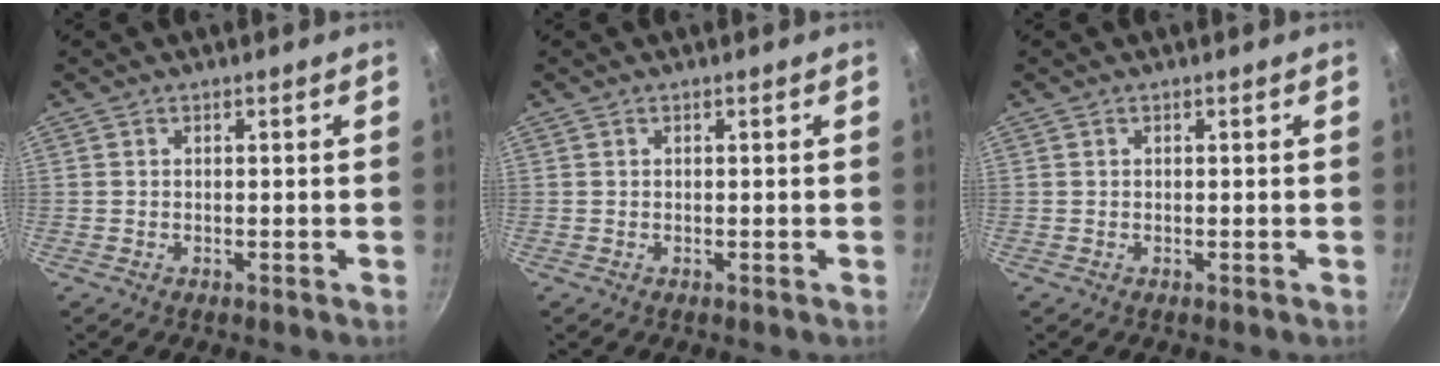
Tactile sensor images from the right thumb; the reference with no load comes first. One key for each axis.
{"total": 0.0}
{"total": 0.0}